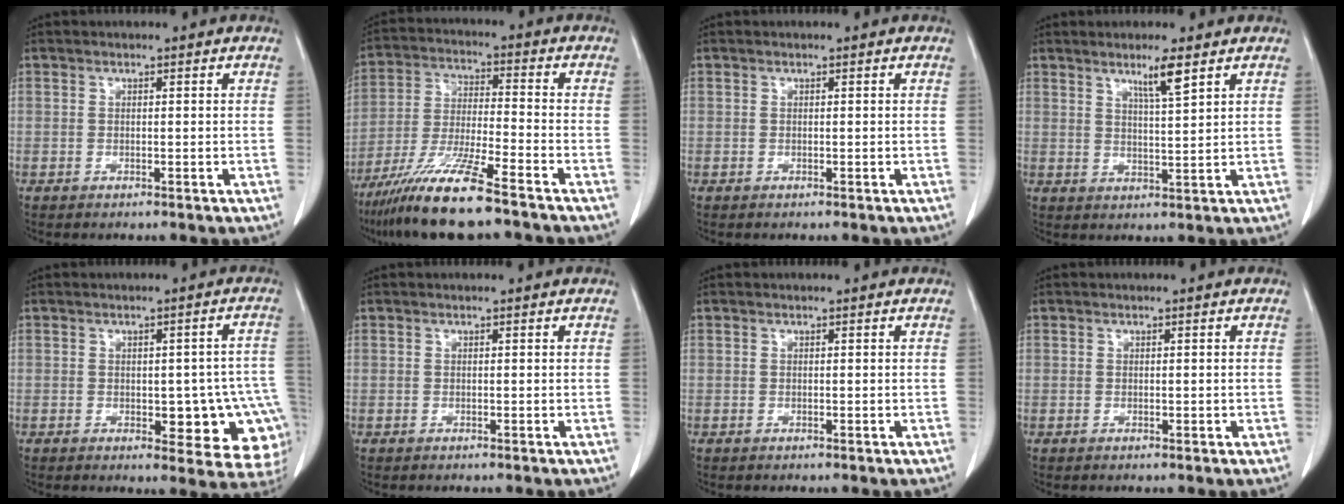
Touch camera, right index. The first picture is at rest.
{"total": 12.8, "force": [-9.4, 0.1, 8.7], "torque": [-0.171, -0.035, -0.173]}
{"total": 0.0}
{"total": 4.3, "force": [2.7, -0.3, 3.2], "torque": [-0.060, -0.007, 0.051]}
{"total": 12.4, "force": [-3.0, 5.3, 10.8], "torque": [-0.074, 0.018, -0.026]}
{"total": 0.0}
{"total": 0.0}
{"total": 0.8, "force": [-0.1, 0.6, 0.5], "torque": [-0.007, 0.000, 0.001]}